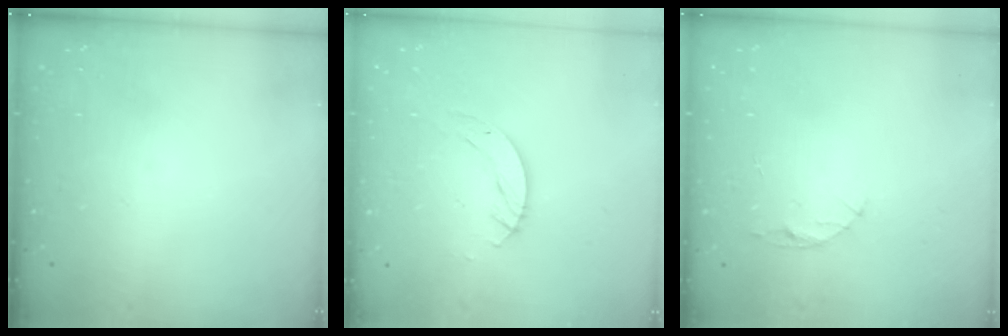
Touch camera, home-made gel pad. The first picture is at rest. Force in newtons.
{"total": 4.0, "press": 4.0, "slide": 0.3}
{"total": 4.3, "press": 4.3, "slide": 0.5}